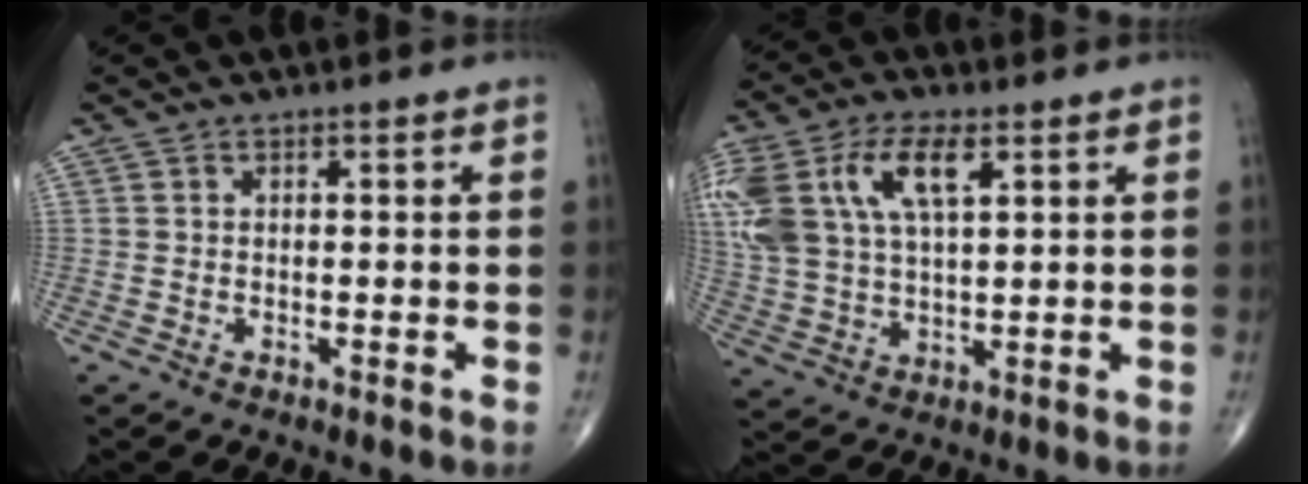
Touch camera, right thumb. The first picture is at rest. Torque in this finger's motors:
{"motor_torque": [0.42, 1.32, 1.43, 0.22, 0.15]}